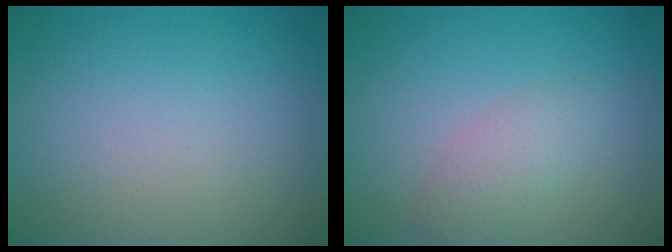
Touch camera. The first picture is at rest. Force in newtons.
{"total": 2.2, "press": 2.2, "slide": 0.1}